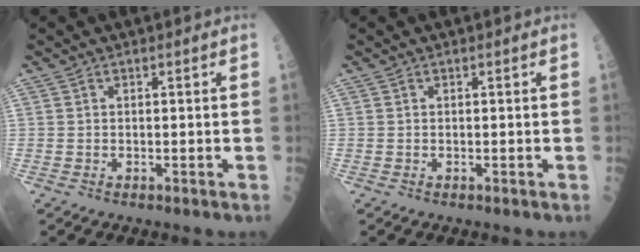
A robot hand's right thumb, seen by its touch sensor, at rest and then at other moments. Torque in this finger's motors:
{"motor_torque": [0.00, 0.00, 0.00, 0.00, 0.00]}